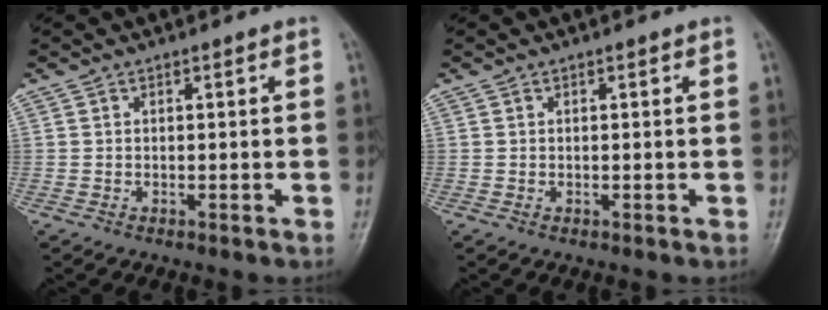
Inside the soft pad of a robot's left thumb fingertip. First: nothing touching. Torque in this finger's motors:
{"motor_torque": [-0.13, -0.10, -0.31, -0.31, 0.00]}